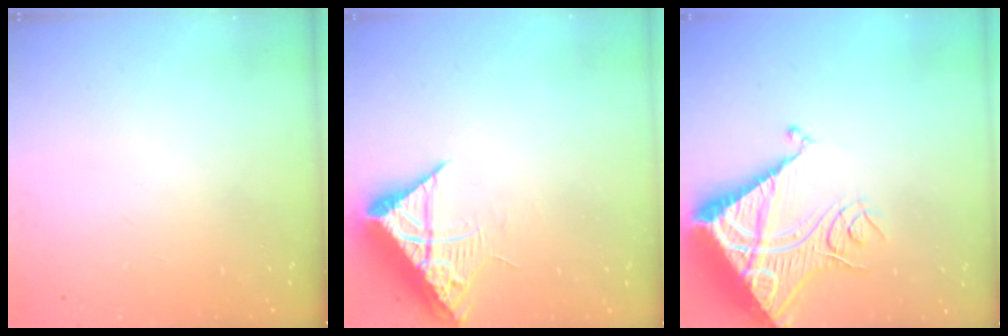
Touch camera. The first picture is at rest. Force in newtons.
{"total": 9.7, "press": 9.7, "slide": 1.0}
{"total": 17.4, "press": 17.3, "slide": 2.1}